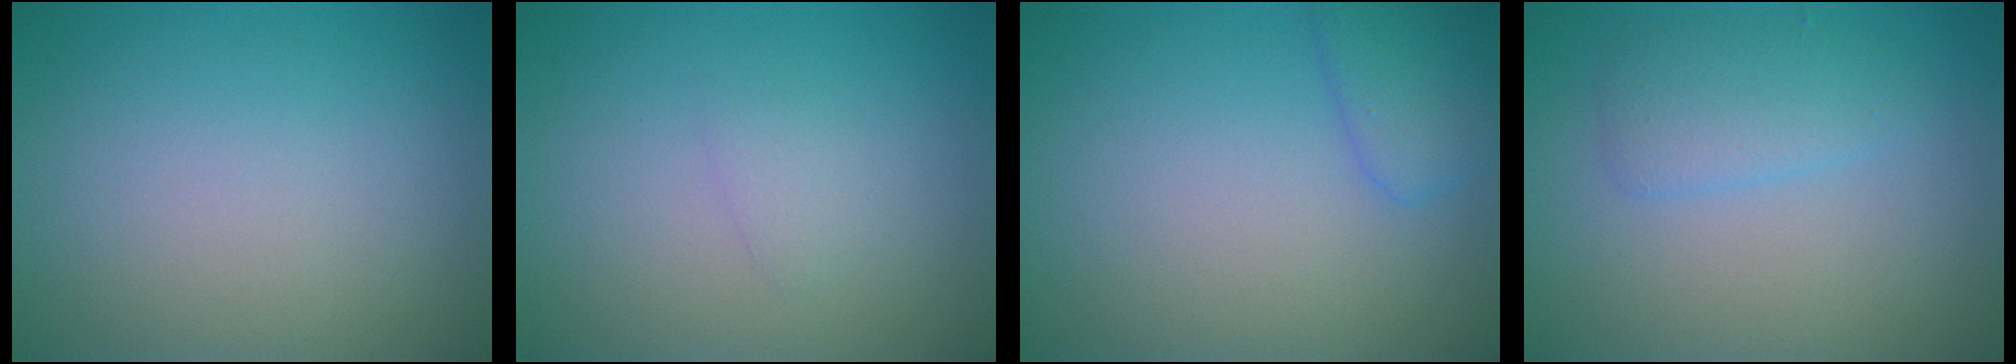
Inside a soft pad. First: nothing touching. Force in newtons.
{"total": 0.9, "press": 0.9, "slide": 0.0}
{"total": 2.3, "press": 2.2, "slide": 0.2}
{"total": 2.3, "press": 2.3, "slide": 0.2}